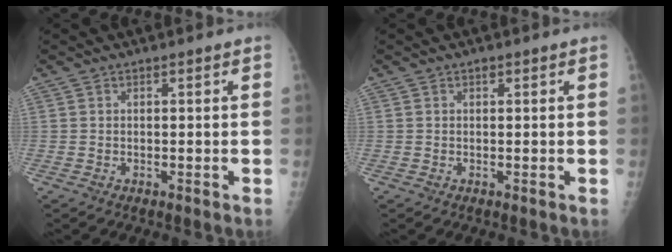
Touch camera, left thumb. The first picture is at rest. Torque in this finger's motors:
{"motor_torque": [0.58, -0.22, 0.56, 0.03, 0.00]}